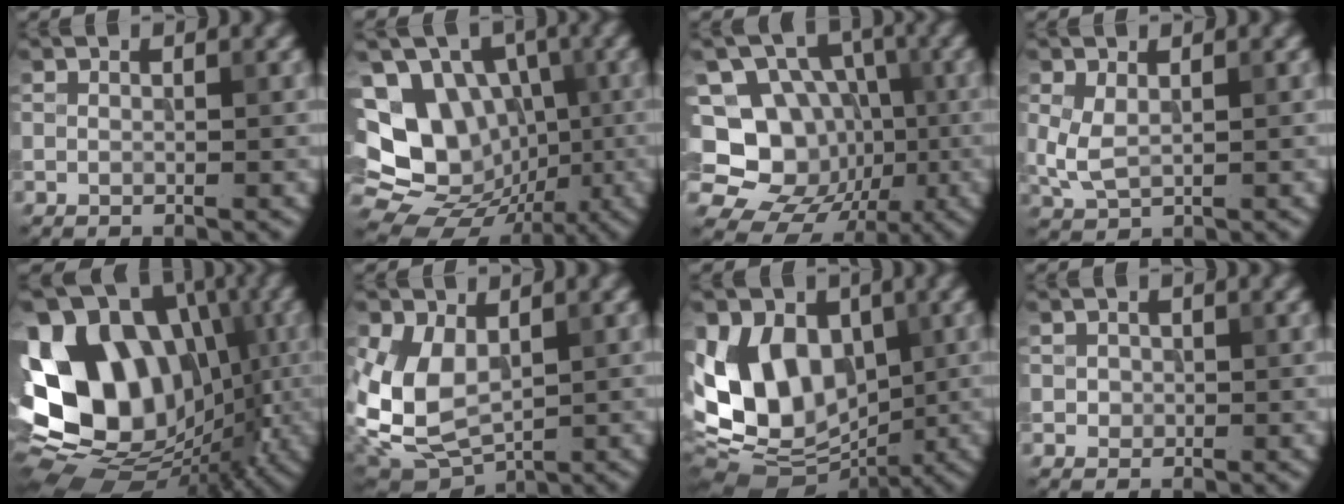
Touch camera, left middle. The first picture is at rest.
{"total": 15.1, "force": [0.0, 12.4, 8.6], "torque": [-0.141, 0.016, -0.012]}
{"total": 14.4, "force": [-1.8, 12.9, 6.2], "torque": [-0.120, 0.029, -0.040]}
{"total": 2.5, "force": [0.3, 1.5, 2.0], "torque": [-0.052, -0.002, 0.012]}
{"total": 16.7, "force": [0.9, 12.5, 10.9], "torque": [-0.190, 0.031, 0.005]}
{"total": 6.3, "force": [1.0, 4.0, 4.7], "torque": [-0.107, -0.007, 0.019]}
{"total": 13.8, "force": [-0.1, 10.1, 9.3], "torque": [-0.152, 0.012, -0.004]}
{"total": 0.8, "force": [0.0, 0.8, 0.2], "torque": [0.001, -0.003, 0.002]}